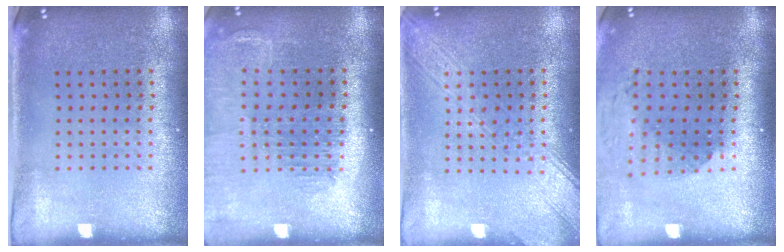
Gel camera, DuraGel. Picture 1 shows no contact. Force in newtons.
{"total": 1.4, "press": 1.4, "slide": 0.1}
{"total": 3.2, "press": 3.2, "slide": 0.5}
{"total": 1.6, "press": 1.3, "slide": 0.9}